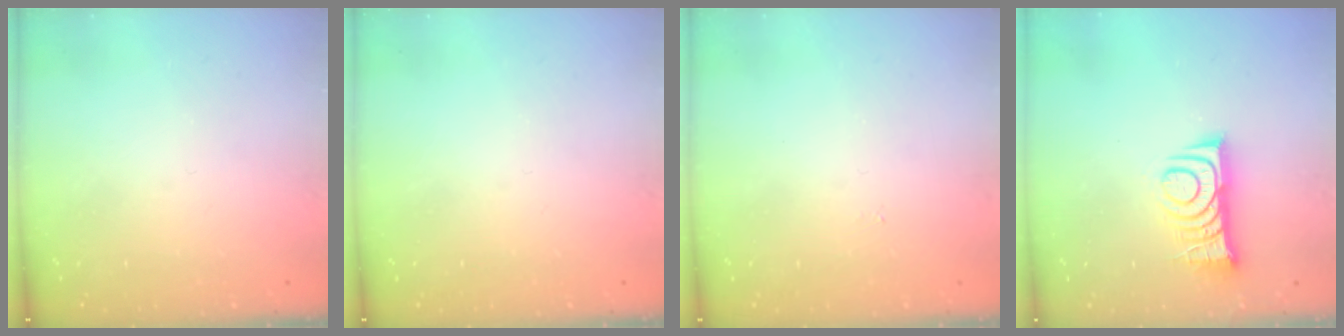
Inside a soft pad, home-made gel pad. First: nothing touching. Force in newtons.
{"total": 0.0}
{"total": 3.1, "press": 3.1, "slide": 0.4}
{"total": 10.8, "press": 10.8, "slide": 0.9}